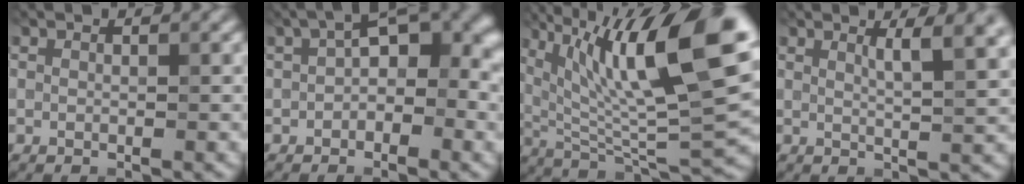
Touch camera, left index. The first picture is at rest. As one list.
[{"total": 5.2, "force": [-0.1, 2.5, 4.5], "torque": [-0.069, 0.025, 0.011]}, {"total": 12.8, "force": [4.7, 2.8, 11.6], "torque": [-0.206, 0.012, 0.110]}, {"total": 2.5, "force": [1.0, -0.2, 2.3], "torque": [-0.043, 0.001, 0.040]}]